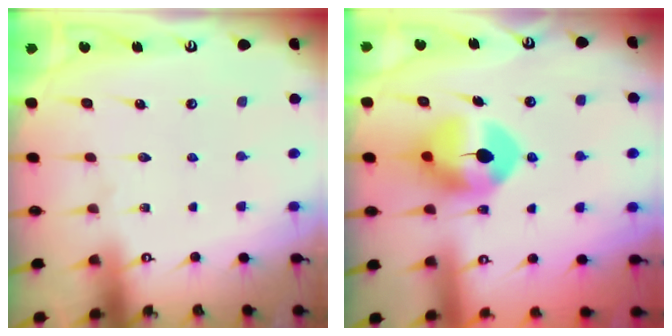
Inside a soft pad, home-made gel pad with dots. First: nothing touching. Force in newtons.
{"total": 9.6, "press": 9.5, "slide": 1.5}